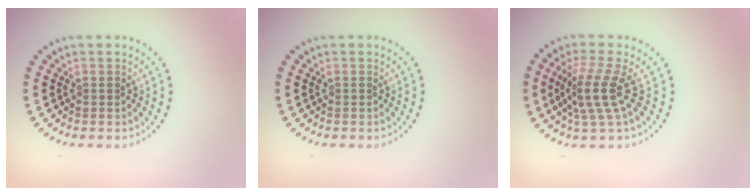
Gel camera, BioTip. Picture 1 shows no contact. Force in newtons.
{"total": 0.0}
{"total": 3.8, "press": 2.8, "slide": 2.6}